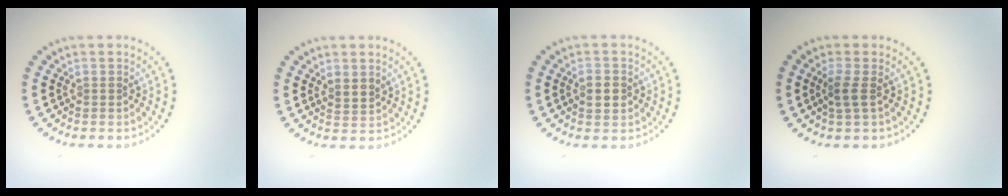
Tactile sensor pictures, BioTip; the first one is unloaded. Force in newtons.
{"total": 1.5, "press": 1.2, "slide": 1.0}
{"total": 2.3, "press": 2.3, "slide": 0.1}
{"total": 1.5, "press": 1.3, "slide": 0.9}